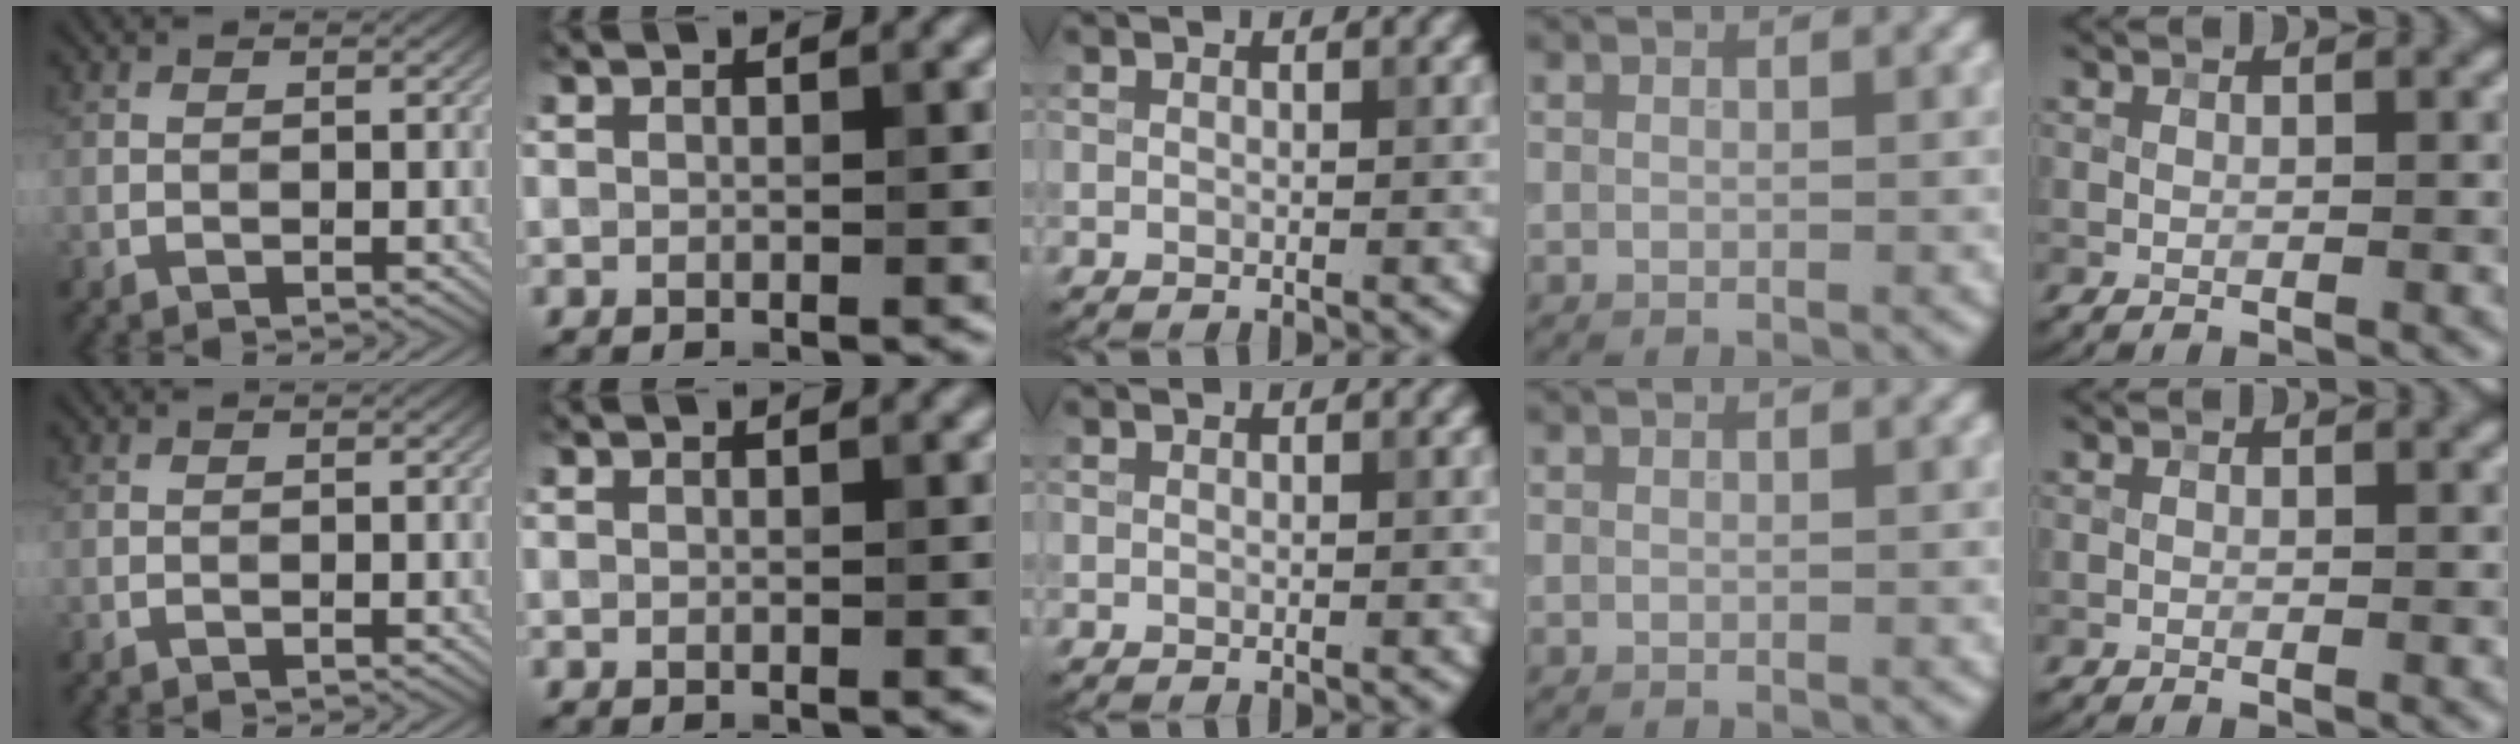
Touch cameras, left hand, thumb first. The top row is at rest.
{}